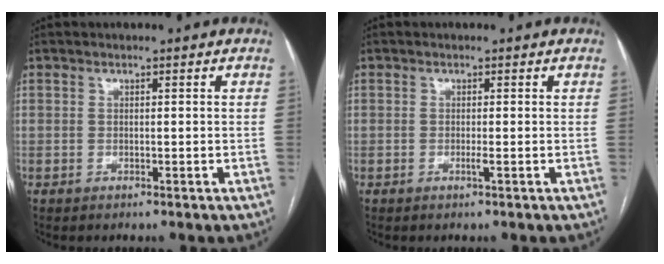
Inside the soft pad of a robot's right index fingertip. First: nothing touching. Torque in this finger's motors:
{"motor_torque": [0.39, 0.11, 0.19, 0.08]}